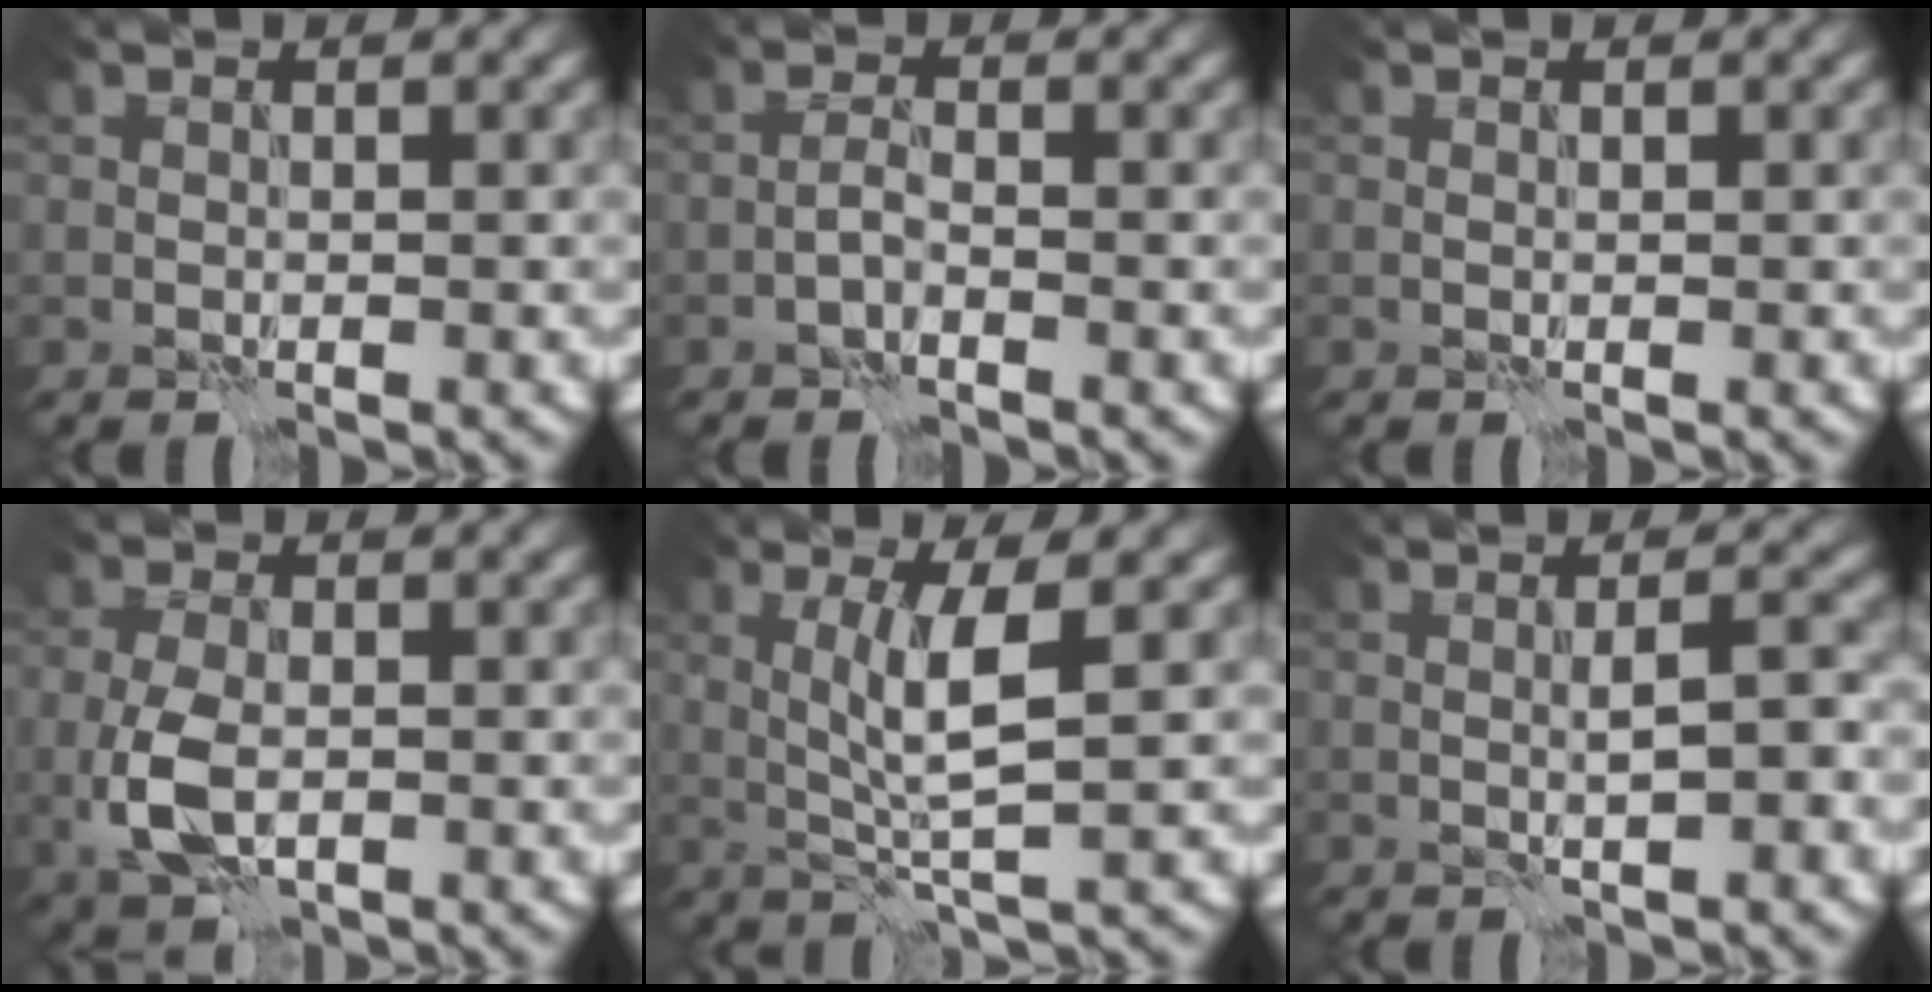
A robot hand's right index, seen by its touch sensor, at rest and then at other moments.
{"total": 1.0, "force": [-0.8, -0.1, 0.6], "torque": [-0.012, 0.006, -0.022]}
{"total": 0.0}
{"total": 4.8, "force": [-0.8, 2.8, 3.7], "torque": [-0.089, -0.011, -0.015]}
{"total": 3.9, "force": [0.4, 0.0, 3.8], "torque": [-0.081, -0.002, 0.016]}
{"total": 2.2, "force": [-0.2, 0.1, 2.2], "torque": [-0.039, 0.007, -0.002]}